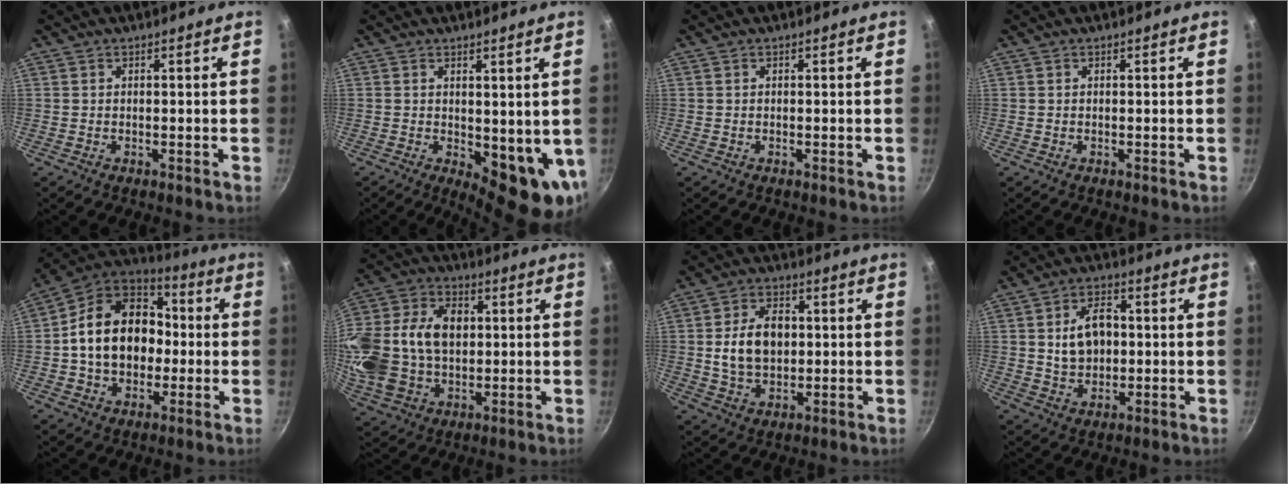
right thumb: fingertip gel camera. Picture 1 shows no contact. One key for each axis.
{"total": 9.4, "fx": 0.7, "fy": 4.1, "fz": 8.4, "tx": -0.088, "ty": -0.021, "tz": 0.022}
{"total": 0.0}
{"total": 0.0}
{"total": 19.6, "fx": -0.2, "fy": 14.9, "fz": 12.8, "tx": -0.192, "ty": 0.041, "tz": -0.012}
{"total": 25.1, "fx": 2.2, "fy": 18.0, "fz": 17.3, "tx": -0.352, "ty": 0.028, "tz": 0.042}
{"total": 10.9, "fx": 0.8, "fy": 7.5, "fz": 7.8, "tx": -0.116, "ty": 0.006, "tz": 0.014}
{"total": 9.6, "fx": 0.8, "fy": 6.8, "fz": 6.8, "tx": -0.090, "ty": 0.010, "tz": 0.016}